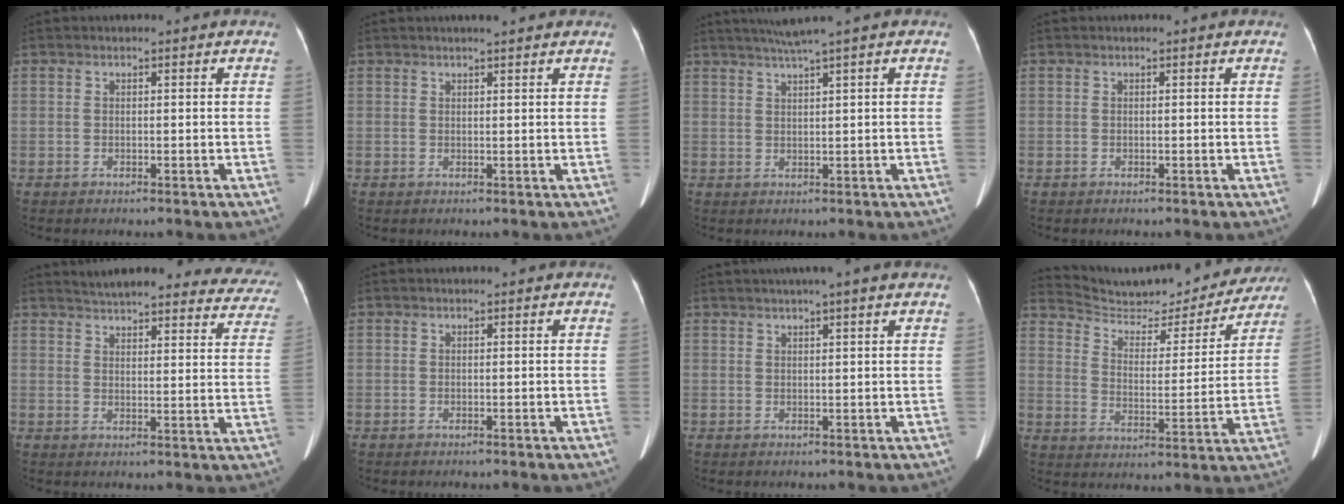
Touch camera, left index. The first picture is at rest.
{"total": 1.9, "force": [1.5, 0.0, 1.1], "torque": [-0.009, 0.013, 0.012]}
{"total": 3.7, "force": [2.6, -1.1, 2.3], "torque": [-0.046, 0.007, 0.052]}
{"total": 0.0}
{"total": 22.2, "force": [20.9, 4.4, 6.4], "torque": [-0.075, -0.051, 0.232]}
{"total": 0.0}
{"total": 3.6, "force": [2.5, -0.9, 2.5], "torque": [-0.033, 0.019, 0.031]}
{"total": 18.9, "force": [18.0, 4.0, 4.2], "torque": [-0.061, -0.019, 0.245]}